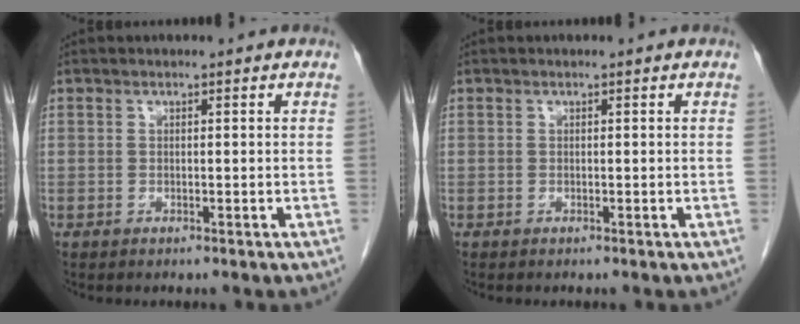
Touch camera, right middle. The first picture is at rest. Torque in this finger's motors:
{"motor_torque": [0.12, 0.16, 0.04, 0.01]}